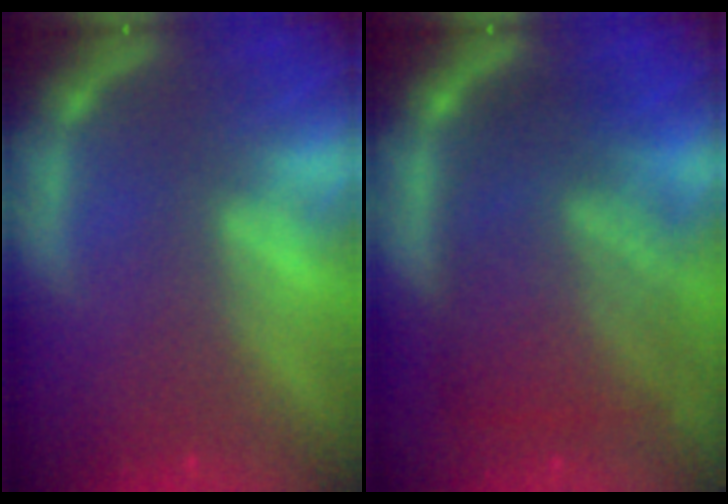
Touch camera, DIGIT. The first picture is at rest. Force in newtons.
{"total": 10.0}